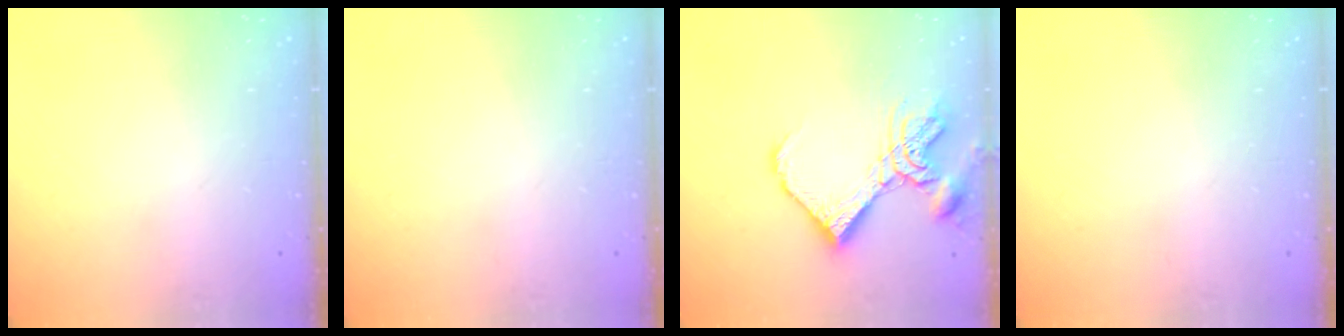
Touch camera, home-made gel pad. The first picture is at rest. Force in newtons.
{"total": 0.0}
{"total": 13.6, "press": 13.5, "slide": 1.5}
{"total": 0.0}